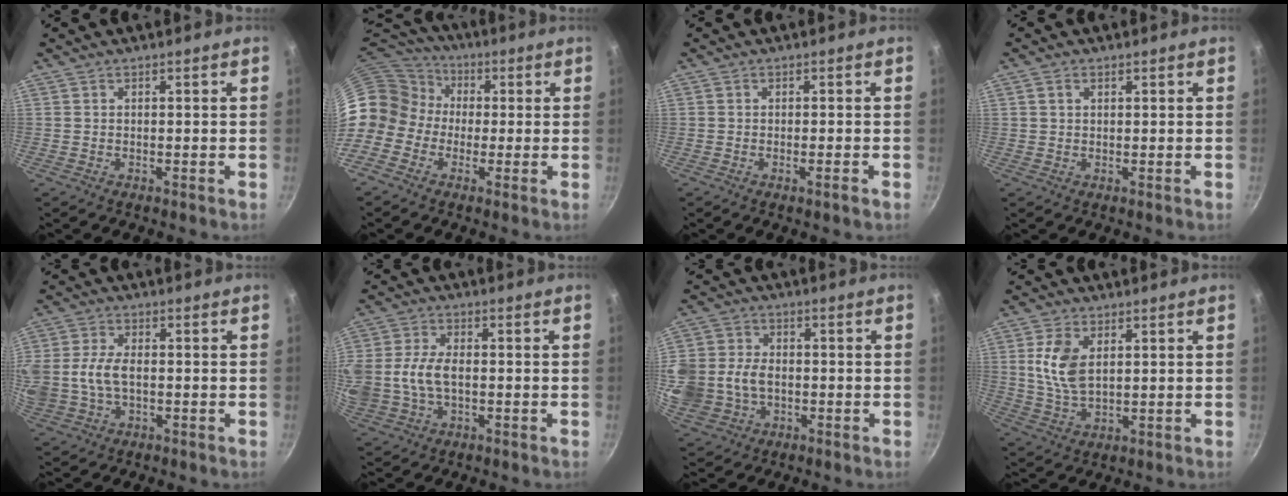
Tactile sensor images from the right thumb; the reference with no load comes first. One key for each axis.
{"total": 14.7, "fx": -0.7, "fy": 13.2, "fz": 6.5, "tx": -0.106, "ty": 0.045, "tz": -0.036}
{"total": 1.5, "fx": -0.7, "fy": 0.1, "fz": 1.3, "tx": -0.029, "ty": 0.003, "tz": -0.014}
{"total": 1.8, "fx": 0.8, "fy": 1.2, "fz": 1.0, "tx": -0.012, "ty": 0.002, "tz": 0.014}
{"total": 11.0, "fx": -0.4, "fy": 7.1, "fz": 8.3, "tx": -0.181, "ty": 0.011, "tz": -0.013}
{"total": 12.9, "fx": -0.5, "fy": 8.8, "fz": 9.4, "tx": -0.211, "ty": 0.016, "tz": -0.013}
{"total": 18.5, "fx": -1.5, "fy": 15.1, "fz": 10.6, "tx": -0.263, "ty": 0.033, "tz": -0.017}
{"total": 8.5, "fx": 2.2, "fy": 4.8, "fz": 6.6, "tx": -0.130, "ty": -0.013, "tz": 0.046}